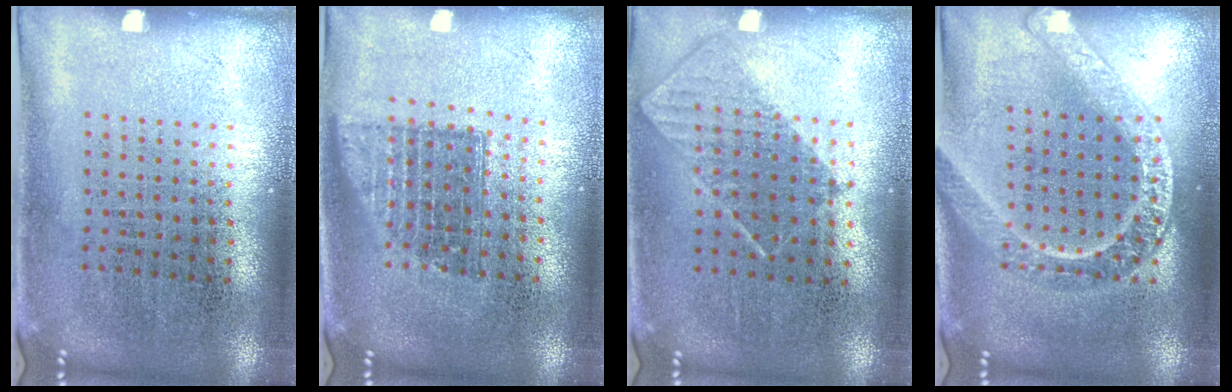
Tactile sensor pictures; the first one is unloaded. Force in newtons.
{"total": 1.4, "press": 1.1, "slide": 0.8}
{"total": 0.8, "press": 0.8, "slide": 0.4}
{"total": 2.3, "press": 2.3, "slide": 0.2}